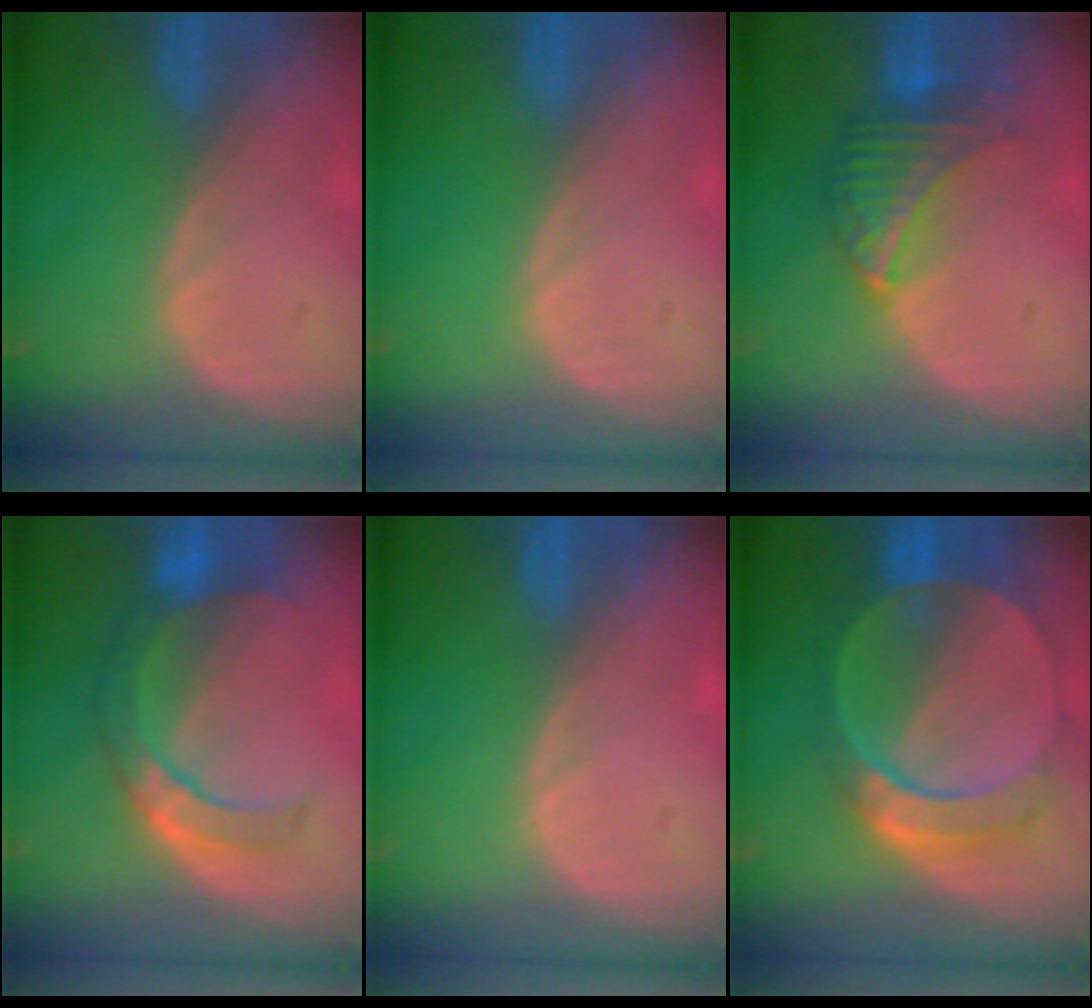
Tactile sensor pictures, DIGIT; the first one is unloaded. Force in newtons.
{"total": 0.0}
{"total": 6.8, "press": 6.7, "slide": 1.5}
{"total": 7.5, "press": 7.2, "slide": 2.0}
{"total": 0.0}
{"total": 9.8, "press": 8.4, "slide": 4.9}